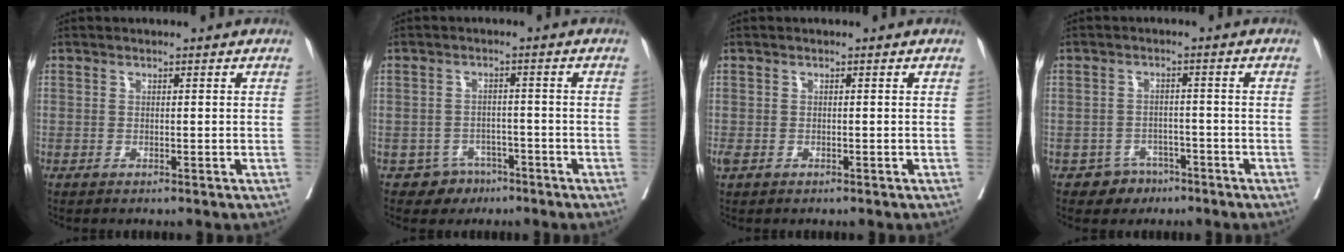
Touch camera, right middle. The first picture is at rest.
{"total": 3.8, "force": [-2.5, 2.9, 0.1], "torque": [0.002, 0.012, -0.031]}
{"total": 1.1, "force": [-0.4, 0.8, 0.6], "torque": [-0.017, 0.000, -0.005]}
{"total": 3.6, "force": [-2.3, 2.7, 0.1], "torque": [0.000, 0.012, -0.030]}